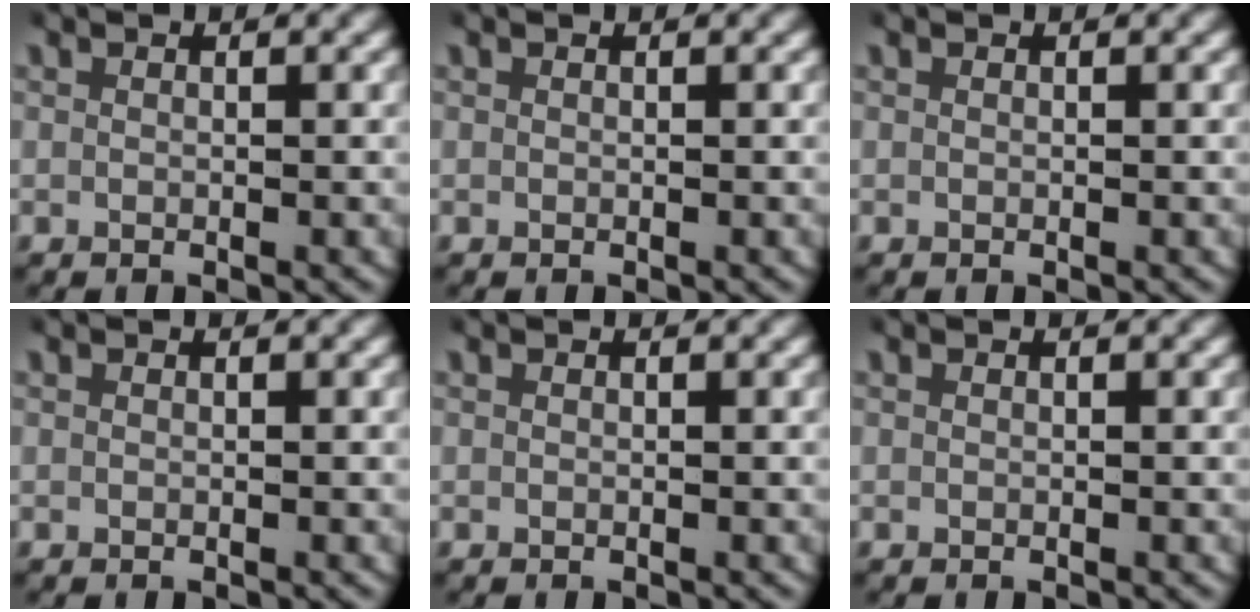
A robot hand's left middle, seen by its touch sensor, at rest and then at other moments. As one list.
[{"total": 0.0}, {"total": 0.0}, {"total": 0.0}, {"total": 0.0}, {"total": 0.0}]